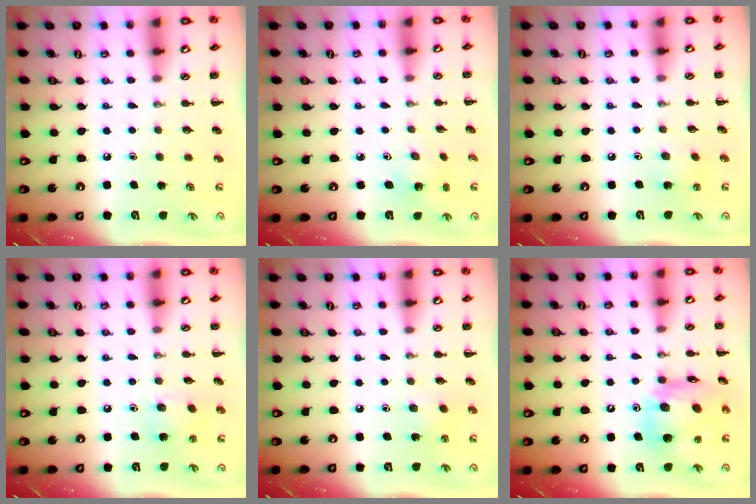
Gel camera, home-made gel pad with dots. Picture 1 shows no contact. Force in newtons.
{"total": 3.0, "press": 2.8, "slide": 1.0}
{"total": 3.8, "press": 3.7, "slide": 1.2}
{"total": 6.4, "press": 6.2, "slide": 1.5}
{"total": 3.7, "press": 3.5, "slide": 1.2}
{"total": 14.3, "press": 13.9, "slide": 3.4}